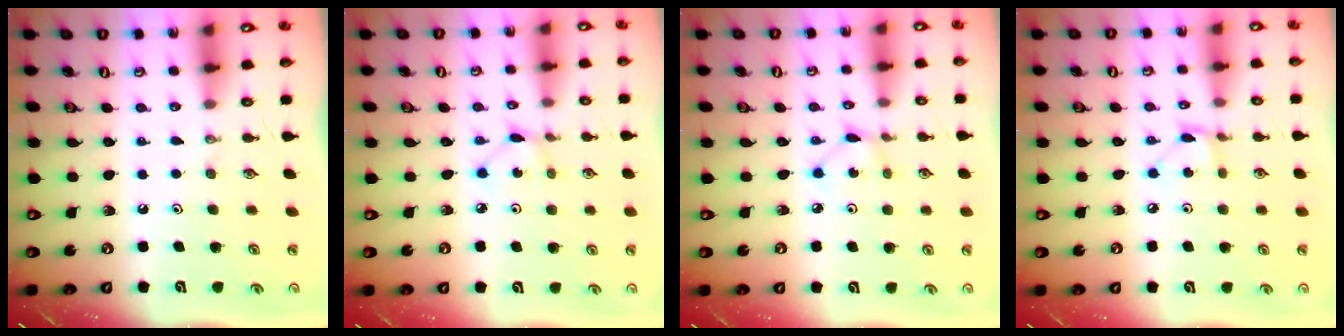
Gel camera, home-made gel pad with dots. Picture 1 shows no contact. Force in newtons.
{"total": 2.0, "press": 2.0, "slide": 0.3}
{"total": 2.0, "press": 2.0, "slide": 0.3}
{"total": 3.5, "press": 3.5, "slide": 0.0}